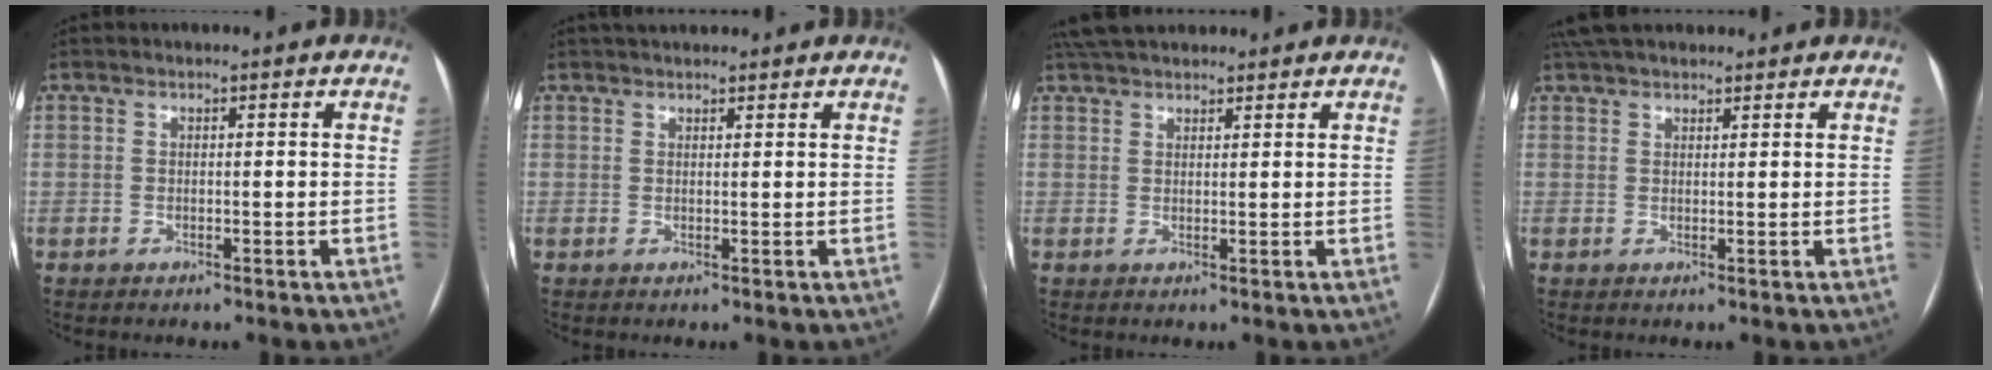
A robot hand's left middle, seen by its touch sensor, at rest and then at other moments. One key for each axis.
{"total": 5.1, "fx": 4.5, "fy": 1.3, "fz": 2.0, "tx": -0.025, "ty": 0.034, "tz": 0.064}
{"total": 7.5, "fx": 6.6, "fy": 2.2, "fz": 2.8, "tx": -0.044, "ty": 0.039, "tz": 0.109}
{"total": 7.4, "fx": 6.4, "fy": 2.3, "fz": 3.0, "tx": -0.045, "ty": 0.039, "tz": 0.107}